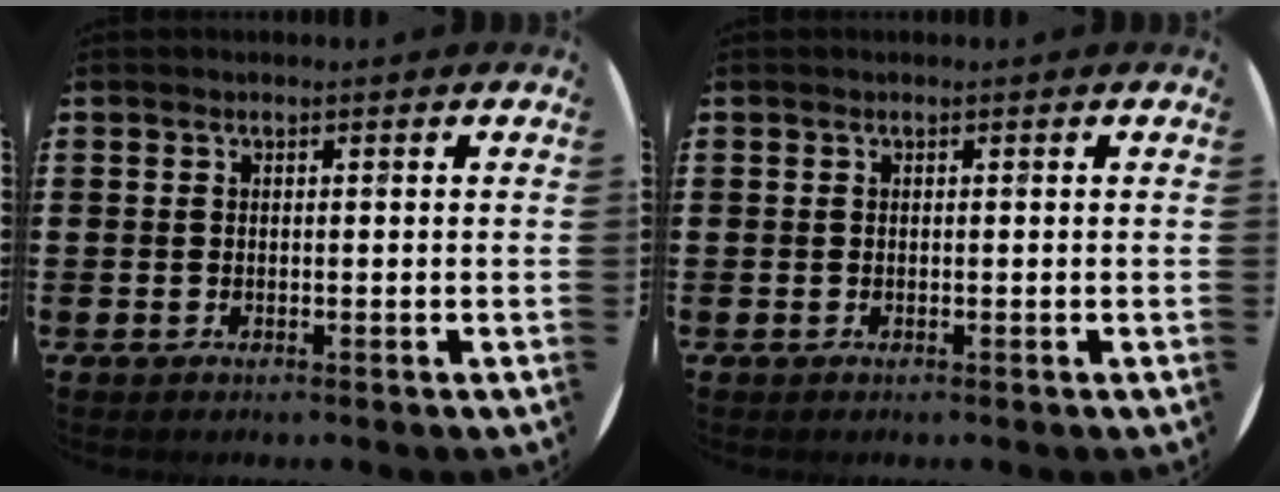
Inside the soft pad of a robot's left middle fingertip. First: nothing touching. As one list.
[{"total": 0.0}]